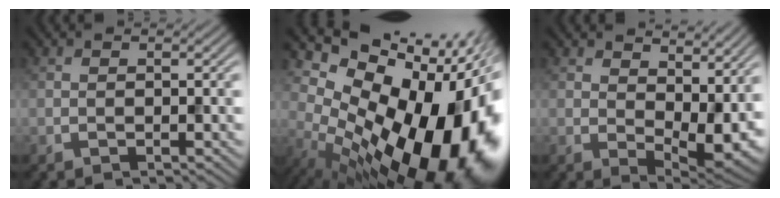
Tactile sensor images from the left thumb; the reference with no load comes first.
{"total": 20.1, "force": [-1.8, 12.2, 15.8], "torque": [-0.205, -0.042, 0.002]}
{"total": 10.0, "force": [2.8, 5.5, 7.9], "torque": [-0.122, -0.022, 0.059]}